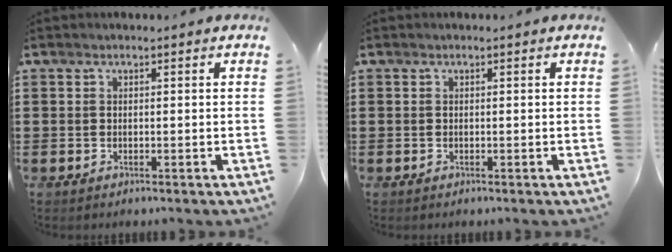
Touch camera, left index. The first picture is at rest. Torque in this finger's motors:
{"motor_torque": [0.00, 0.00, -0.02, 0.00]}